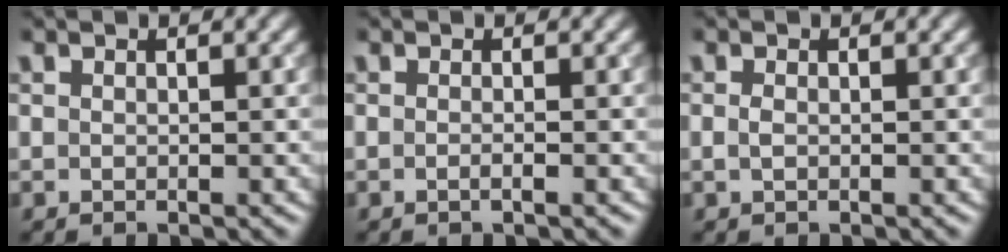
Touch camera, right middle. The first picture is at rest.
{"total": 0.8, "force": [-0.2, 0.3, 0.8], "torque": [-0.010, -0.003, -0.008]}
{"total": 0.6, "force": [-0.1, 0.3, 0.5], "torque": [-0.015, -0.001, -0.001]}